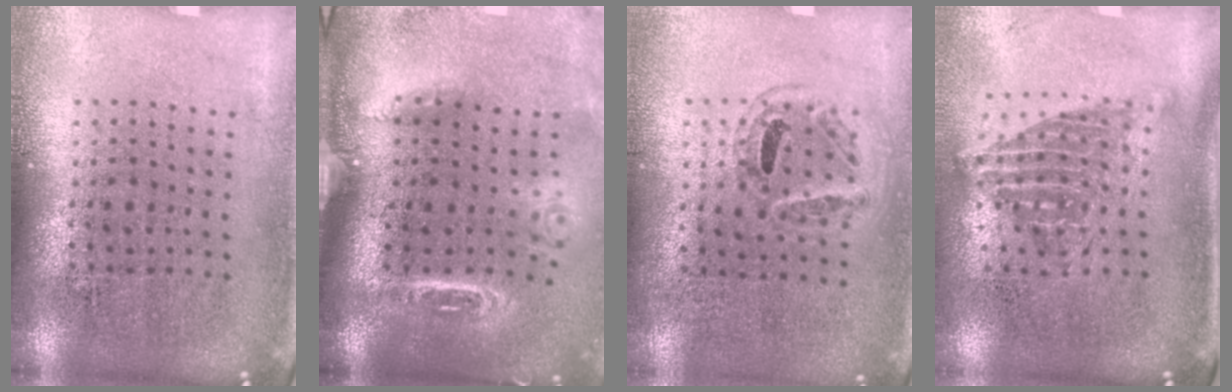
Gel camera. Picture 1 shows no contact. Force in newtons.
{"total": 1.9, "press": 1.7, "slide": 0.9}
{"total": 0.9, "press": 0.8, "slide": 0.5}
{"total": 1.3, "press": 1.0, "slide": 0.9}